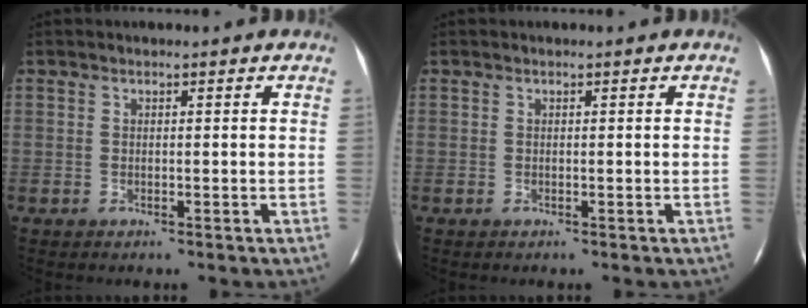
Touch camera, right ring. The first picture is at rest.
{"total": 0.0}